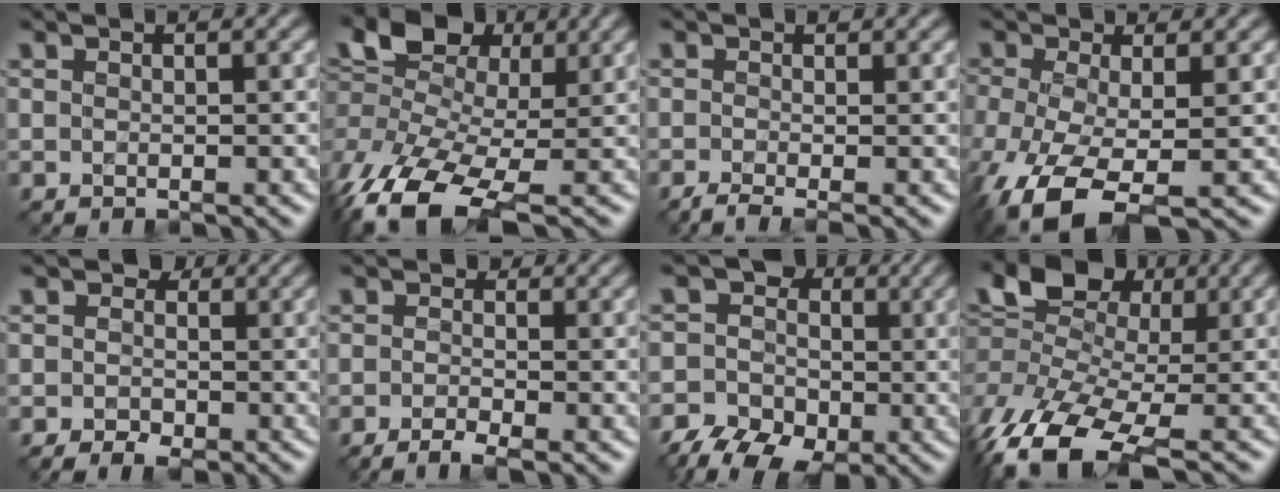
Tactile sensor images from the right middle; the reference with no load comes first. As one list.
[{"total": 12.0, "force": [-2.4, 7.8, 8.8], "torque": [-0.189, 0.004, -0.053]}, {"total": 2.2, "force": [-0.9, 0.6, 1.9], "torque": [-0.031, 0.002, -0.029]}, {"total": 8.1, "force": [-3.5, 3.2, 6.6], "torque": [-0.149, -0.016, -0.071]}, {"total": 2.3, "force": [0.2, 1.9, 1.2], "torque": [-0.005, 0.006, -0.005]}, {"total": 1.8, "force": [-0.6, 0.8, 1.5], "torque": [-0.030, 0.004, -0.018]}, {"total": 9.1, "force": [-2.8, 7.3, 4.6], "torque": [-0.049, -0.005, -0.054]}, {"total": 13.3, "force": [-2.9, 8.7, 9.7], "torque": [-0.185, 0.014, -0.056]}]